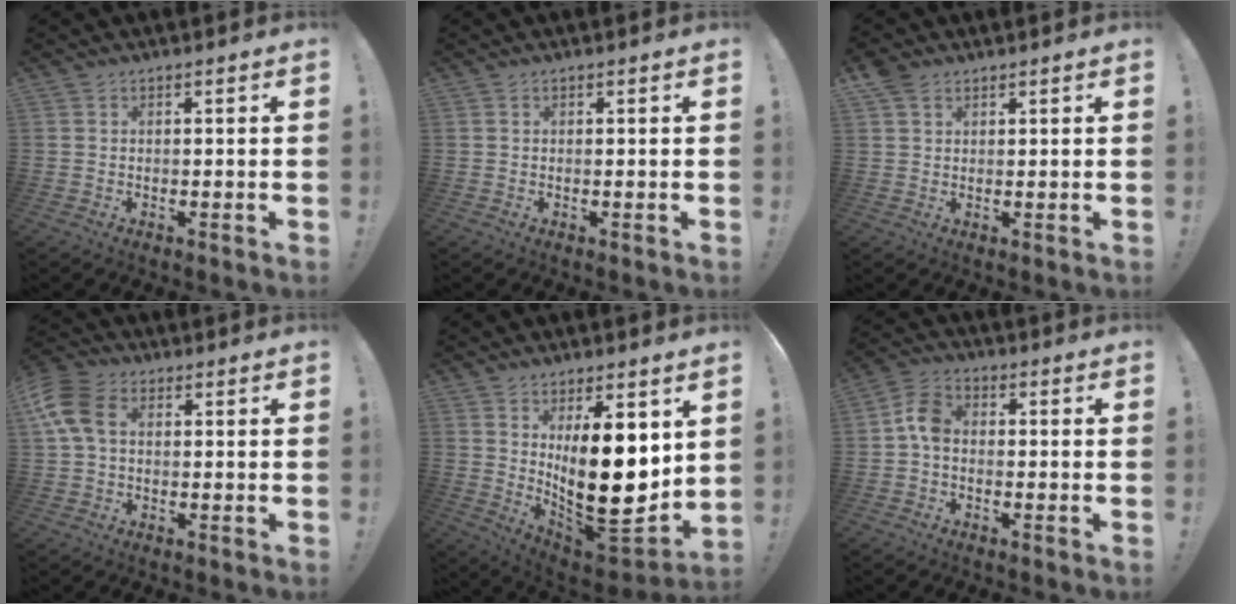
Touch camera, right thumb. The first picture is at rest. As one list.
[{"total": 0.0}, {"total": 3.9, "force": [2.4, 2.6, 1.7], "torque": [-0.032, -0.005, 0.048]}, {"total": 10.6, "force": [2.3, 7.0, 7.7], "torque": [-0.170, 0.011, 0.048]}, {"total": 20.2, "force": [3.1, 8.3, 18.2], "torque": [-0.300, -0.053, 0.061]}, {"total": 7.6, "force": [-0.7, 5.1, 5.6], "torque": [-0.108, 0.013, -0.008]}]